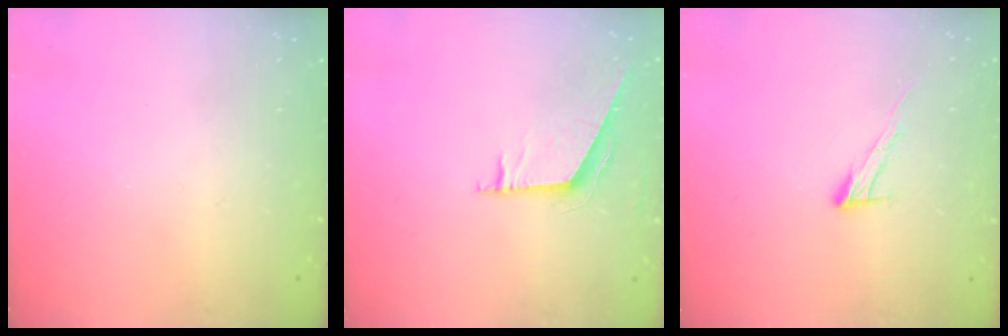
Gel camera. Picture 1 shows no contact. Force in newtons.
{"total": 6.3, "press": 6.3, "slide": 0.7}
{"total": 8.4, "press": 8.4, "slide": 0.4}